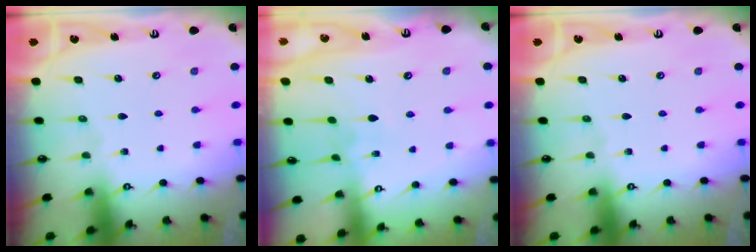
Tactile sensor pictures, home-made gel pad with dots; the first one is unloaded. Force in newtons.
{"total": 3.0, "press": 2.9, "slide": 0.3}
{"total": 0.0}